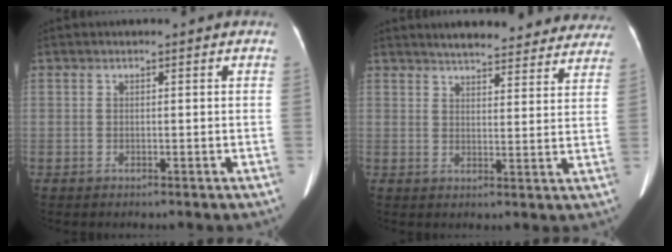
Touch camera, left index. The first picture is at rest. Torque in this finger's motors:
{"motor_torque": [-0.04, -0.10, -0.08, 0.04]}